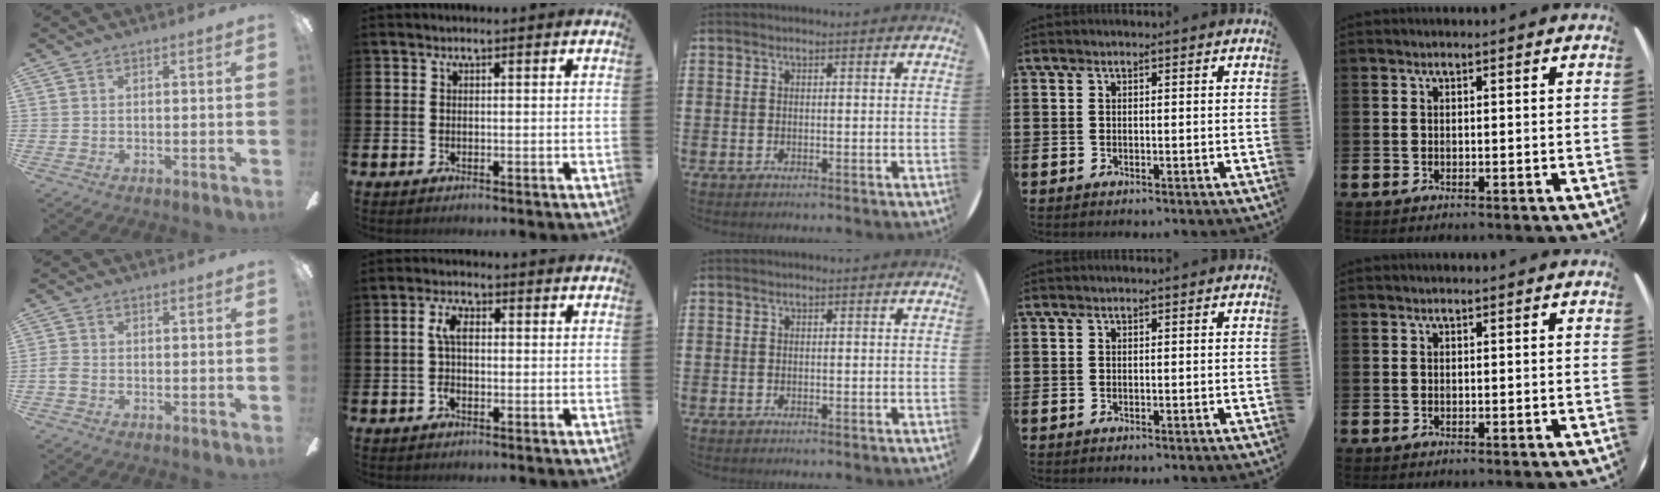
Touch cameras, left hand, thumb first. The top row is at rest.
{"thumb": {"total": 2.1, "force": [-0.9, 1.1, 1.5], "torque": [-0.033, 0.002, -0.017]}, "index": {"total": 4.1, "force": [0.3, 2.0, 3.6], "torque": [-0.062, 0.006, 0.001]}}